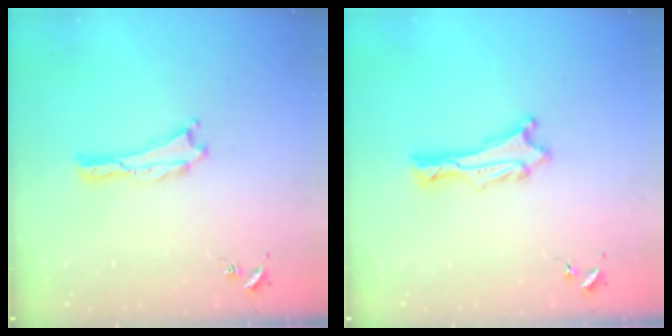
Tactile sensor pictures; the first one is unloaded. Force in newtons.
{"total": 1.3, "press": 1.3, "slide": 0.1}